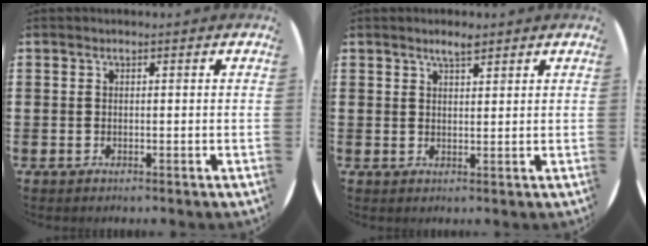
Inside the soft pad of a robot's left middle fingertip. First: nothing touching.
{"total": 2.4, "force": [2.1, 0.5, 1.1], "torque": [-0.023, 0.005, 0.037]}